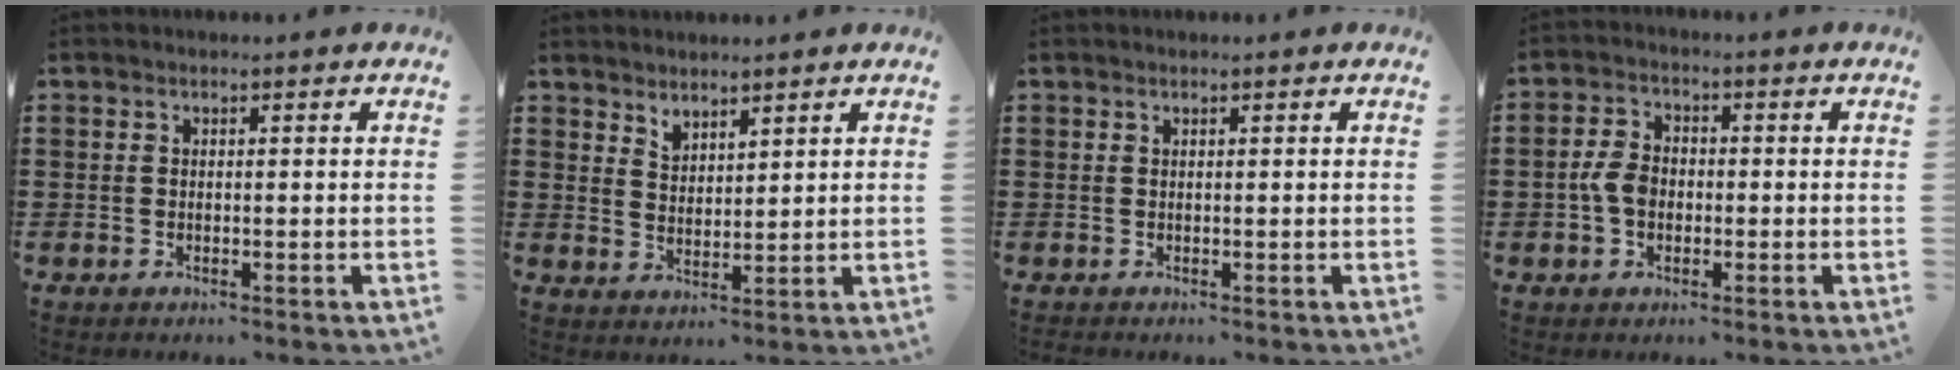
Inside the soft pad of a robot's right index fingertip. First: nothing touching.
{"total": 2.8, "force": [2.8, 0.4, -0.3], "torque": [-0.002, -0.004, 0.055]}
{"total": 0.0}
{"total": 4.1, "force": [-0.8, 2.8, 2.9], "torque": [-0.070, 0.001, -0.019]}